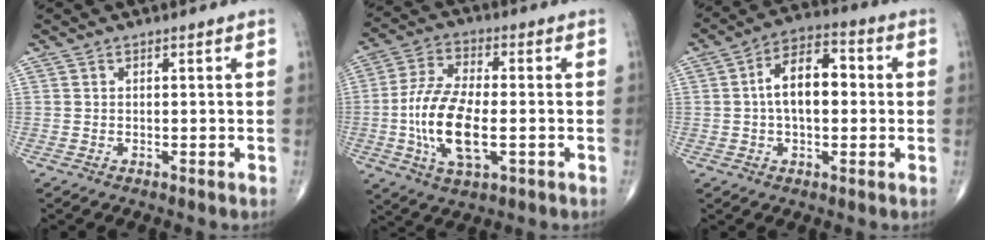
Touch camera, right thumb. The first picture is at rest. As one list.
[{"total": 14.5, "force": [-2.6, 6.4, 12.7], "torque": [-0.256, 0.007, -0.047]}, {"total": 11.0, "force": [0.6, 6.2, 9.1], "torque": [-0.144, 0.027, 0.002]}]